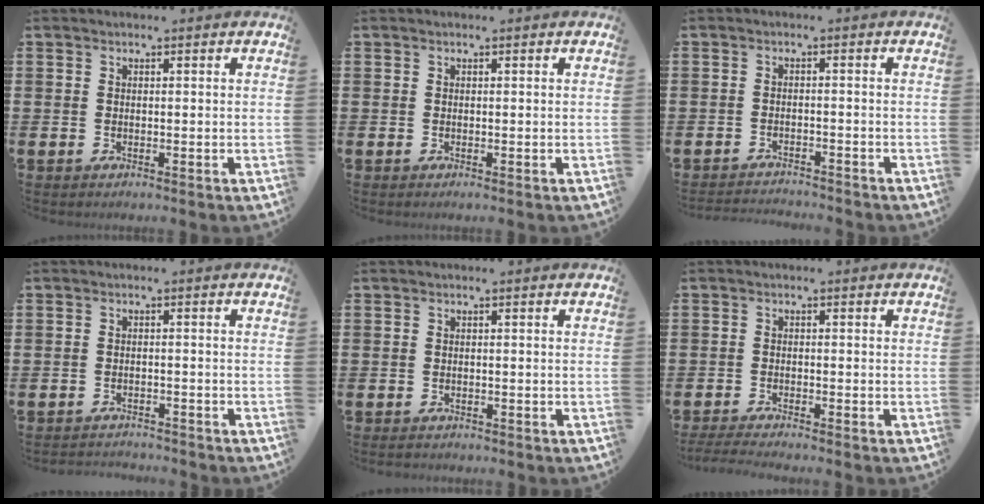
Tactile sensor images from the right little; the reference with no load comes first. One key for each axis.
{"total": 0.0}
{"total": 1.9, "fx": -1.9, "fy": -0.1, "fz": -0.1, "tx": -0.002, "ty": 0.002, "tz": -0.040}
{"total": 1.5, "fx": -1.5, "fy": 0.0, "fz": -0.2, "tx": -0.002, "ty": 0.003, "tz": -0.033}
{"total": 0.5, "fx": -0.4, "fy": 0.3, "fz": 0.0, "tx": -0.003, "ty": 0.003, "tz": -0.011}
{"total": 1.6, "fx": -1.4, "fy": 0.0, "fz": 0.7, "tx": -0.012, "ty": 0.002, "tz": -0.027}